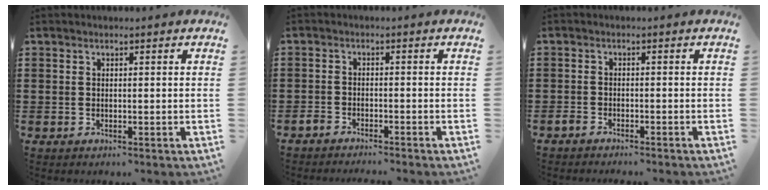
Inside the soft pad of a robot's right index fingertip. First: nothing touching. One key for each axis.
{"total": 2.2, "fx": -2.1, "fy": 0.1, "fz": -0.1, "tx": -0.004, "ty": 0.002, "tz": -0.046}
{"total": 1.6, "fx": -1.6, "fy": 0.2, "fz": 0.0, "tx": -0.004, "ty": 0.003, "tz": -0.034}